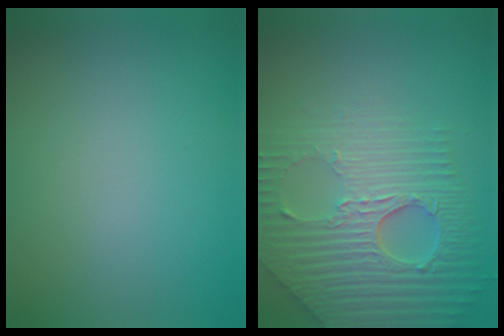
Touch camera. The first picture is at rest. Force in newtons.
{"total": 9.0, "press": 6.1, "slide": 6.7}